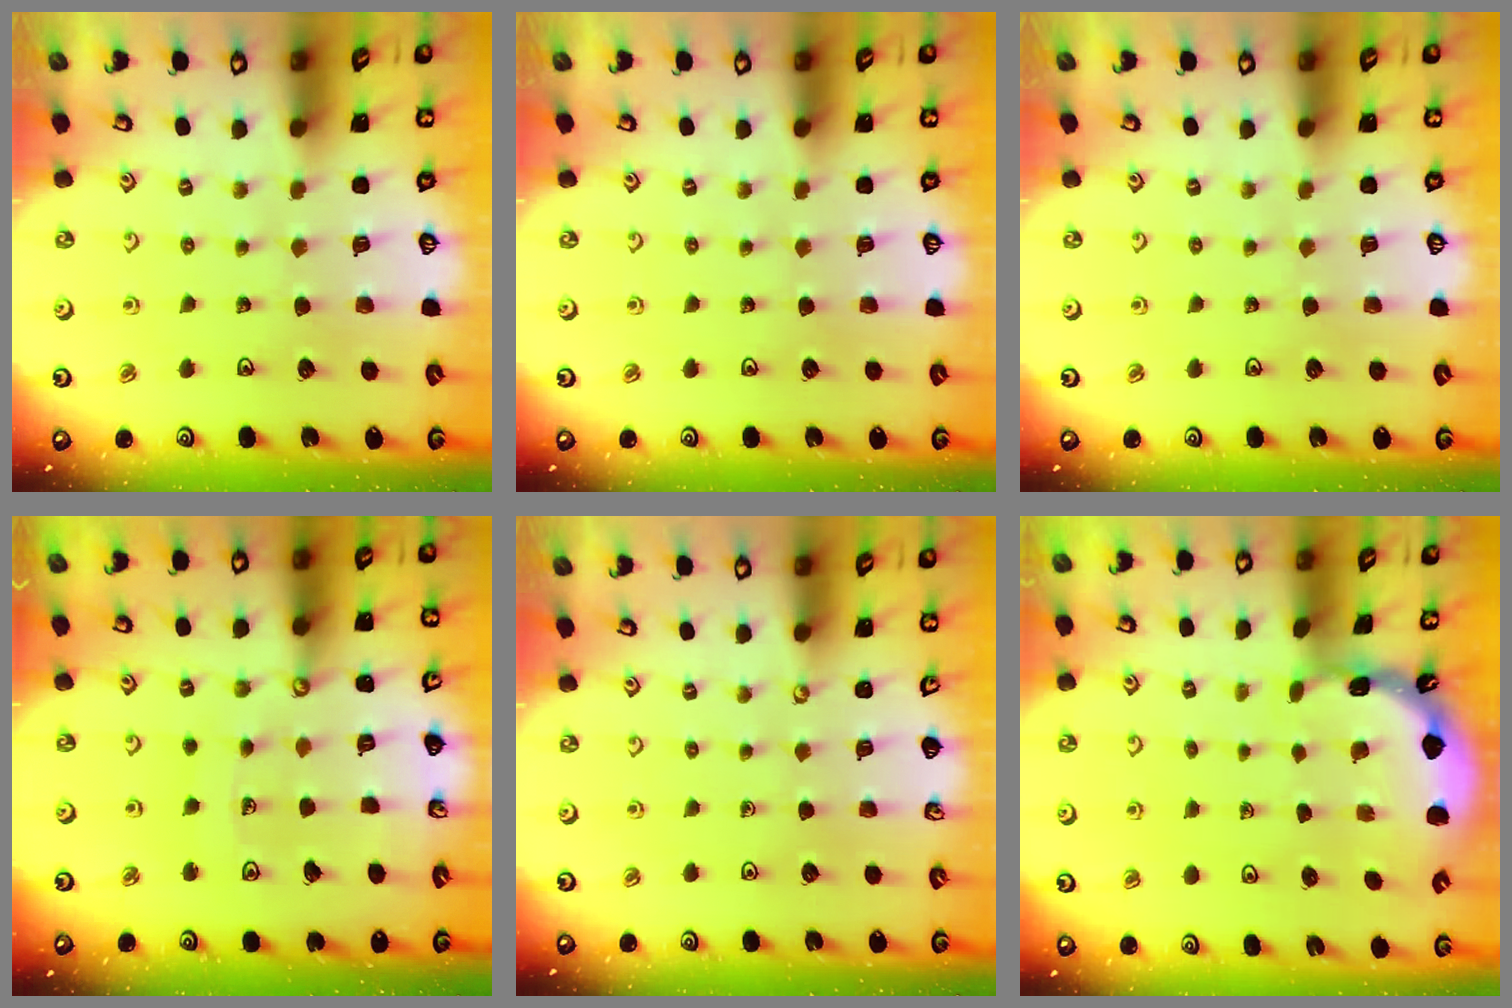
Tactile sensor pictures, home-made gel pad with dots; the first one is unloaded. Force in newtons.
{"total": 0.0}
{"total": 0.0}
{"total": 11.1, "press": 11.0, "slide": 1.3}
{"total": 0.0}
{"total": 1.8, "press": 1.8, "slide": 0.1}